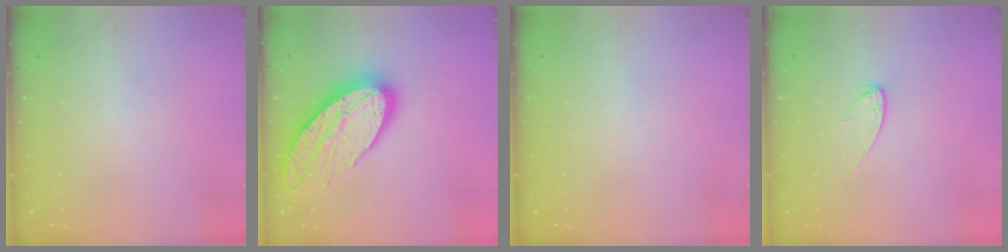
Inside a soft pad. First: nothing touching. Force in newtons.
{"total": 20.1, "press": 20.1, "slide": 1.6}
{"total": 0.0}
{"total": 7.1, "press": 7.0, "slide": 0.6}